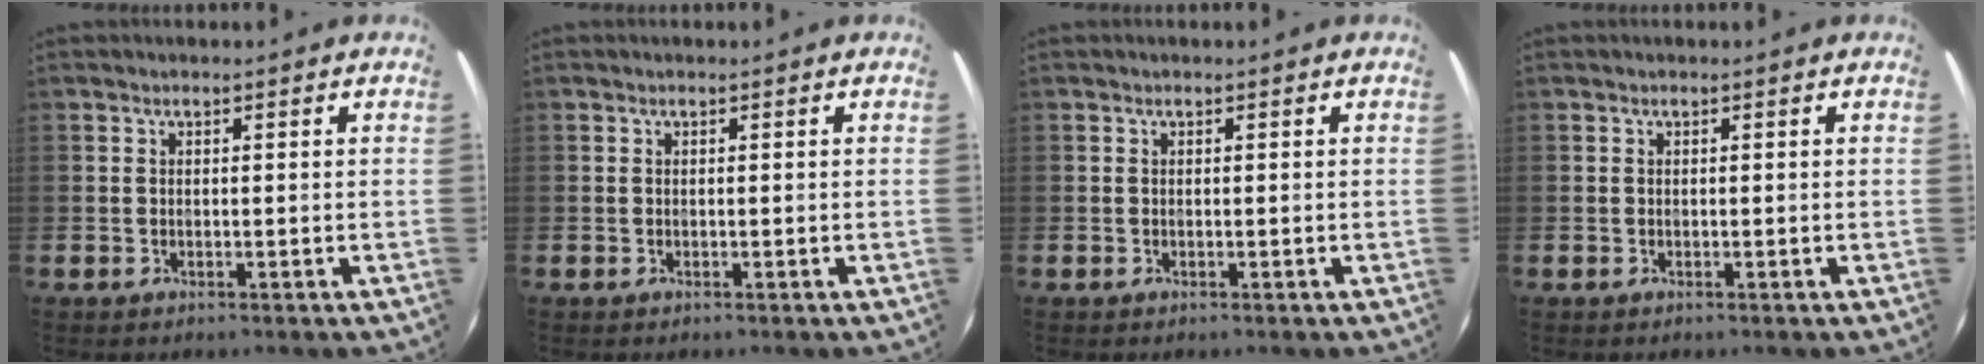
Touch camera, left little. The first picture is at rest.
{"total": 0.0}
{"total": 0.0}
{"total": 0.0}